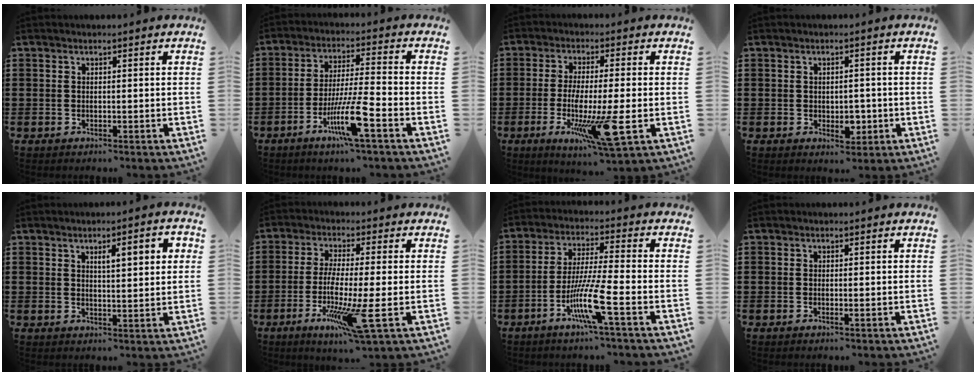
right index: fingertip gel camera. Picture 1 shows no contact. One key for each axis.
{"total": 9.4, "fx": -4.6, "fy": 0.3, "fz": 8.2, "tx": -0.166, "ty": -0.014, "tz": -0.088}
{"total": 10.5, "fx": -2.7, "fy": 0.9, "fz": 10.1, "tx": -0.198, "ty": -0.025, "tz": -0.048}
{"total": 3.4, "fx": -0.6, "fy": 2.0, "fz": 2.7, "tx": -0.040, "ty": -0.001, "tz": -0.011}
{"total": 4.7, "fx": 1.7, "fy": 1.1, "fz": 4.2, "tx": -0.068, "ty": 0.001, "tz": 0.022}
{"total": 9.7, "fx": -2.9, "fy": -0.1, "fz": 9.2, "tx": -0.188, "ty": -0.027, "tz": -0.055}
{"total": 9.7, "fx": -4.2, "fy": 0.2, "fz": 8.8, "tx": -0.185, "ty": -0.019, "tz": -0.084}
{"total": 0.7, "fx": 0.0, "fy": -0.1, "fz": 0.6, "tx": -0.011, "ty": -0.006, "tz": 0.001}